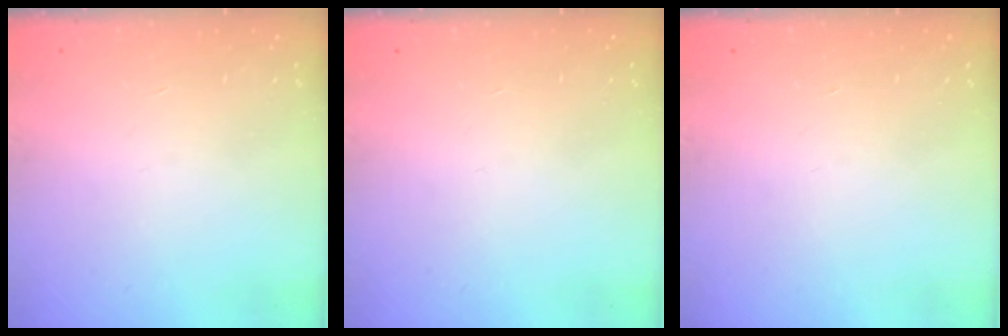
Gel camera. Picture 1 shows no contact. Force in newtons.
{"total": 0.0}
{"total": 0.0}